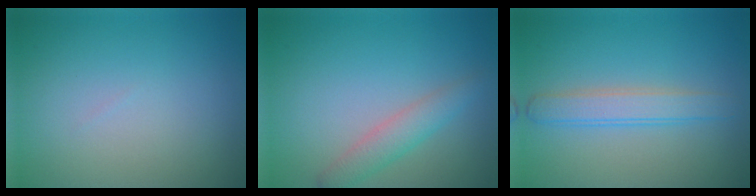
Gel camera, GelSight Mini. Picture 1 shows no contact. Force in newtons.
{"total": 2.4, "press": 2.4, "slide": 0.2}
{"total": 2.7, "press": 2.7, "slide": 0.1}